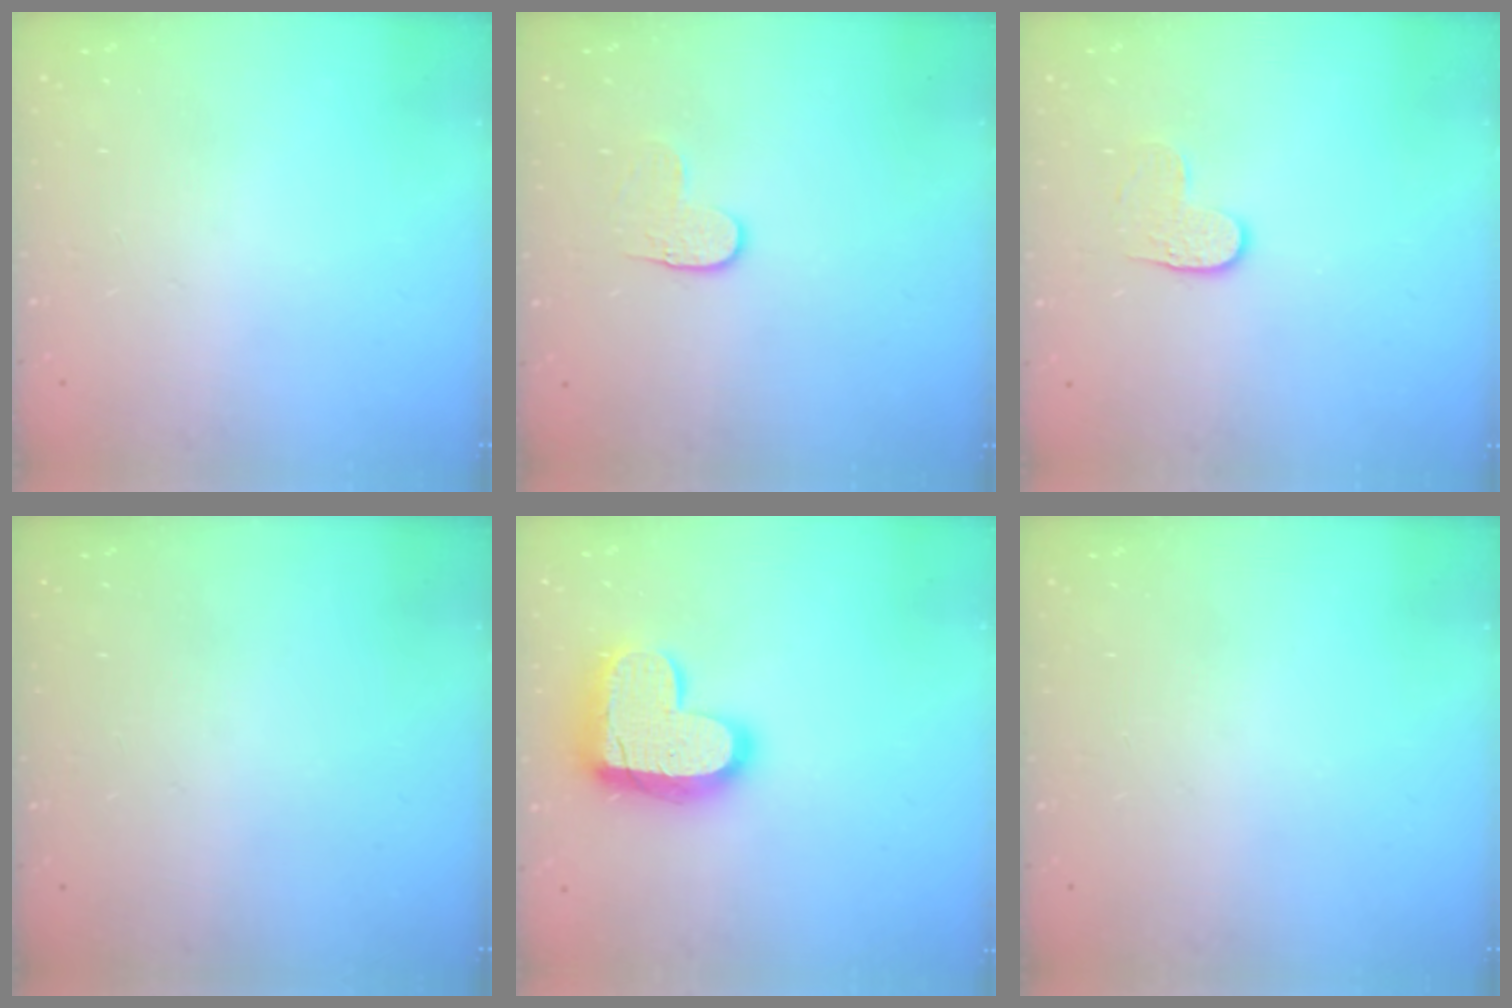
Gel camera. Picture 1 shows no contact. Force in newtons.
{"total": 3.6, "press": 3.6, "slide": 0.4}
{"total": 4.0, "press": 4.0, "slide": 0.4}
{"total": 0.0}
{"total": 17.2, "press": 17.1, "slide": 1.1}
{"total": 0.0}